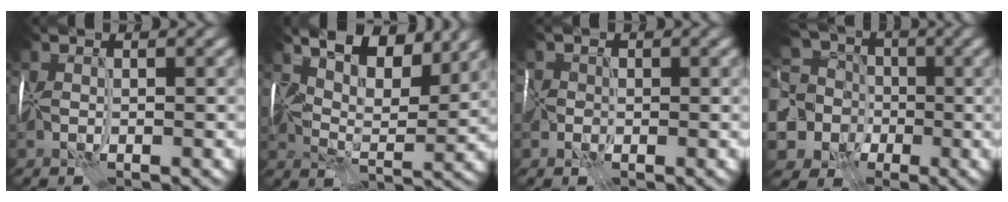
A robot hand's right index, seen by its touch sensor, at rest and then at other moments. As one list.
[{"total": 9.7, "force": [6.6, 3.6, 6.2], "torque": [-0.100, 0.005, 0.088]}, {"total": 3.4, "force": [-0.8, 3.0, 1.4], "torque": [-0.041, 0.001, -0.015]}, {"total": 11.5, "force": [-1.9, 10.3, 4.8], "torque": [-0.120, -0.002, -0.065]}]